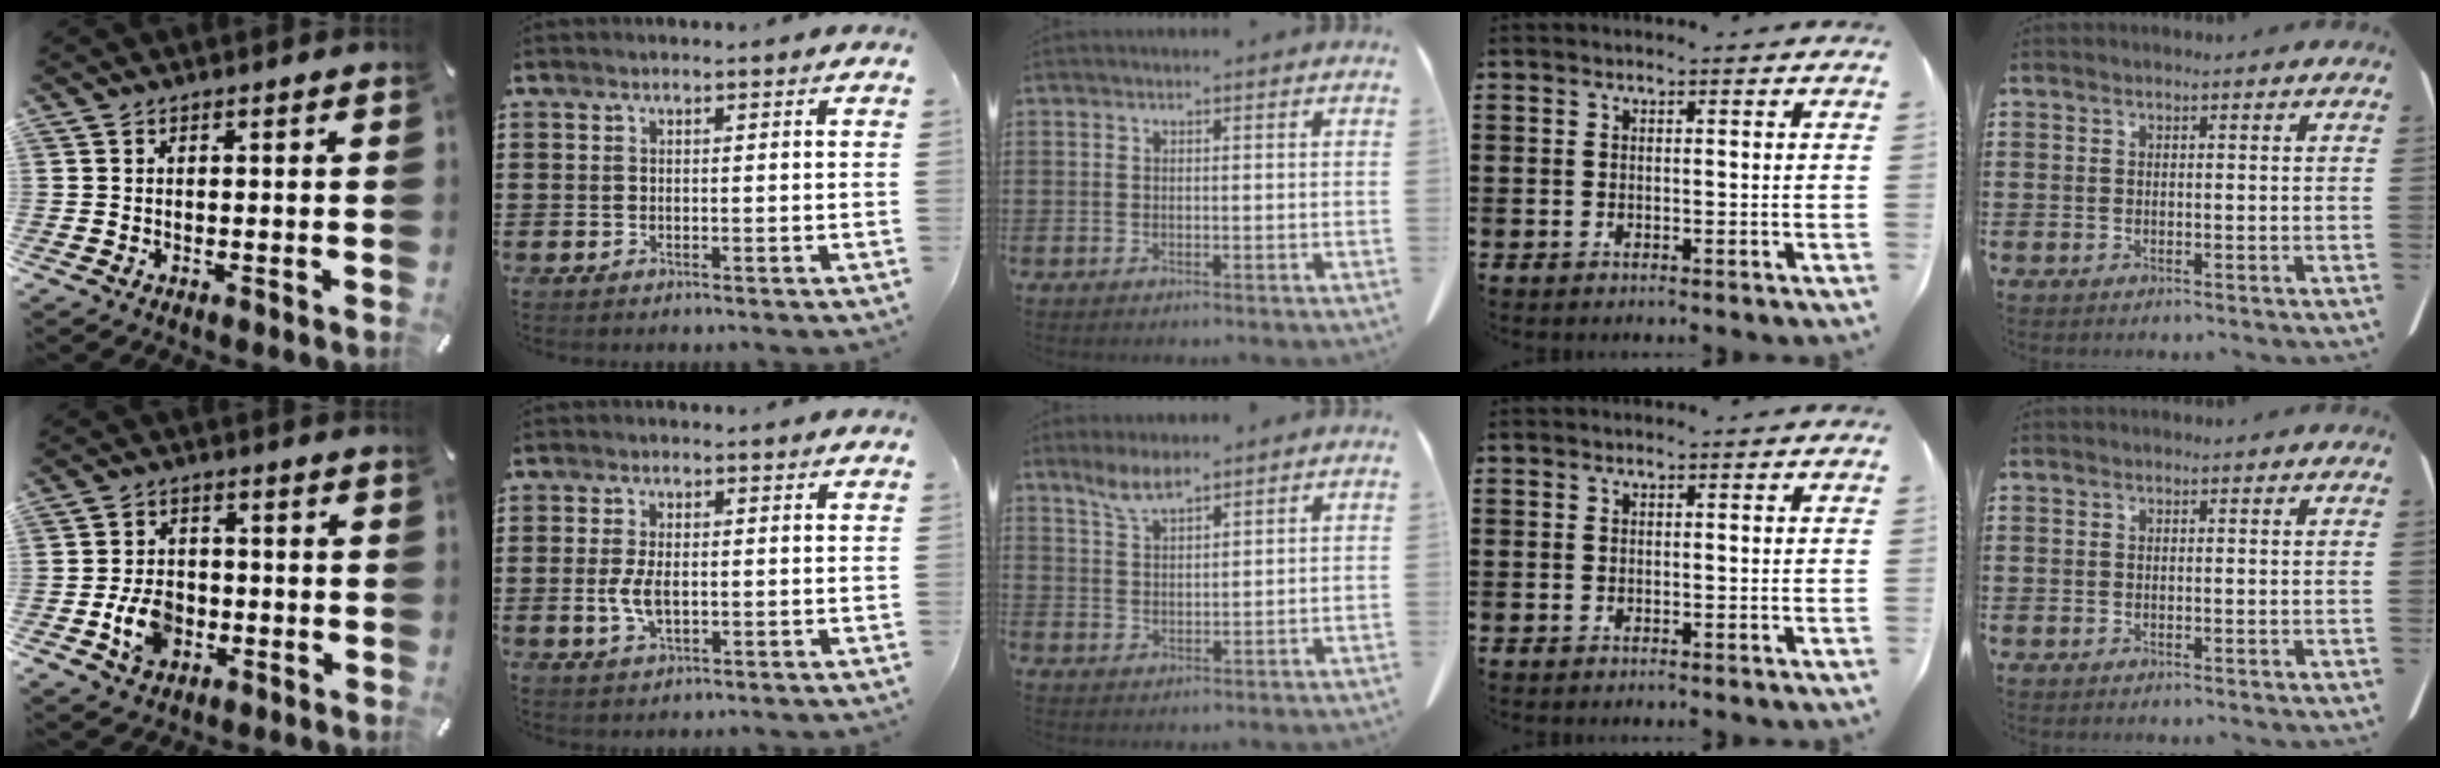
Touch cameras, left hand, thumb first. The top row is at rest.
{"thumb": {"total": 8.1, "force": [-2.3, 6.3, 4.5], "torque": [-0.093, 0.010, -0.041]}, "index": {"total": 4.2, "force": [-0.5, 2.1, 3.7], "torque": [-0.090, -0.004, -0.015]}, "middle": {"total": 4.0, "force": [3.1, 0.8, 2.3], "torque": [-0.054, -0.003, 0.058]}}